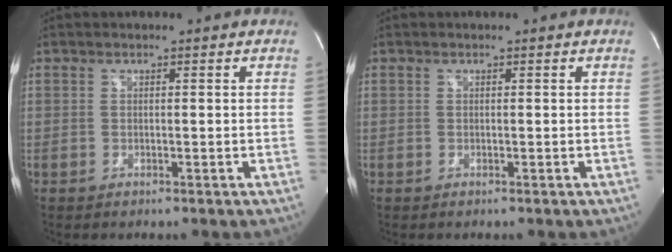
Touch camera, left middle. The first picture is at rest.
{"total": 0.0}